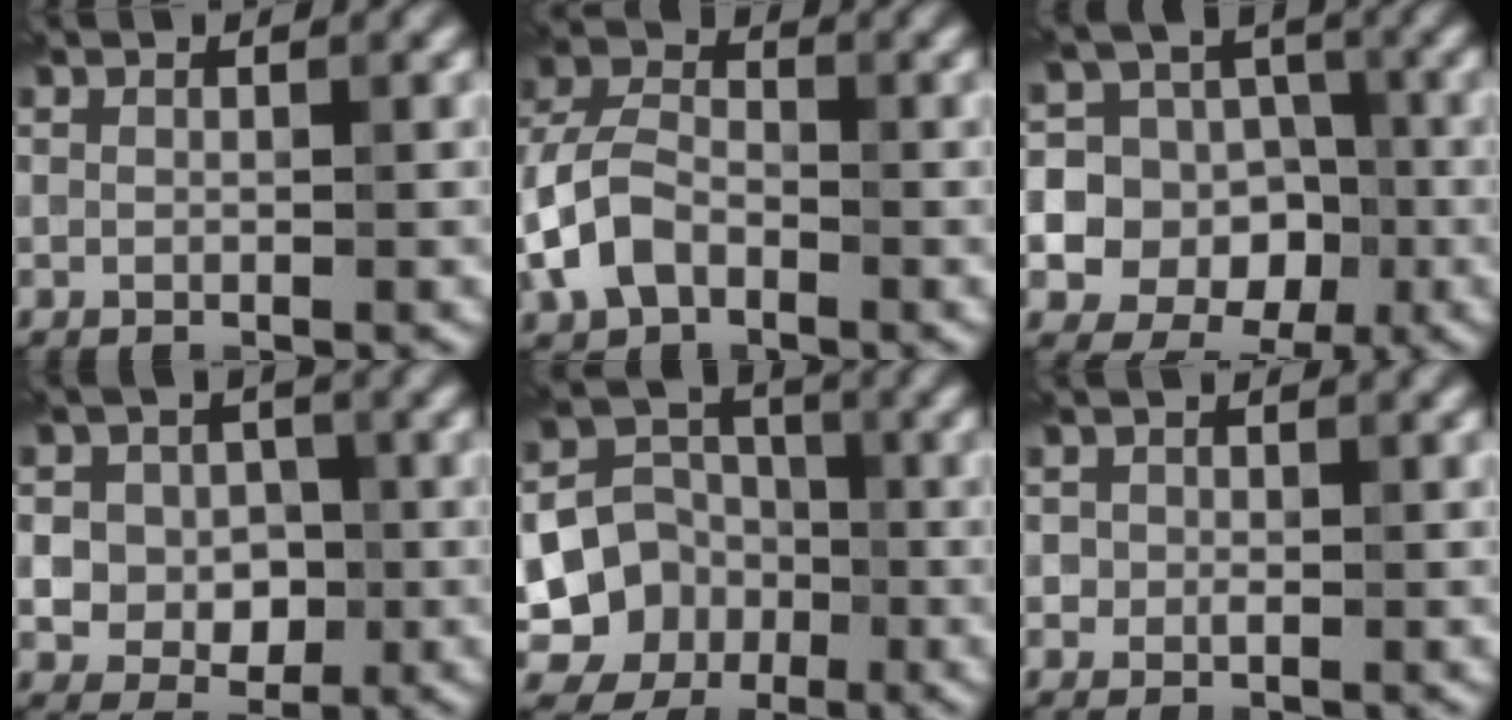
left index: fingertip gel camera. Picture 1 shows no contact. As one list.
[{"total": 5.5, "force": [-2.1, 3.7, 3.5], "torque": [-0.082, 0.007, -0.050]}, {"total": 14.4, "force": [-2.4, 13.7, 3.5], "torque": [-0.113, 0.008, -0.054]}, {"total": 5.5, "force": [0.2, 4.9, 2.5], "torque": [-0.025, 0.016, -0.014]}, {"total": 8.6, "force": [-2.6, 7.8, 2.5], "torque": [-0.035, -0.007, -0.068]}, {"total": 1.1, "force": [0.0, 1.0, 0.4], "torque": [-0.004, -0.002, -0.004]}]